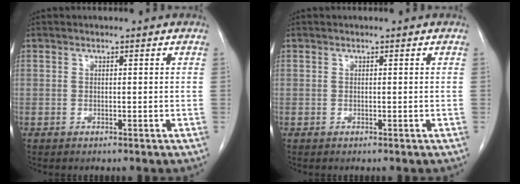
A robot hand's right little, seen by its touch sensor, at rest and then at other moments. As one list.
[{"total": 0.0}]